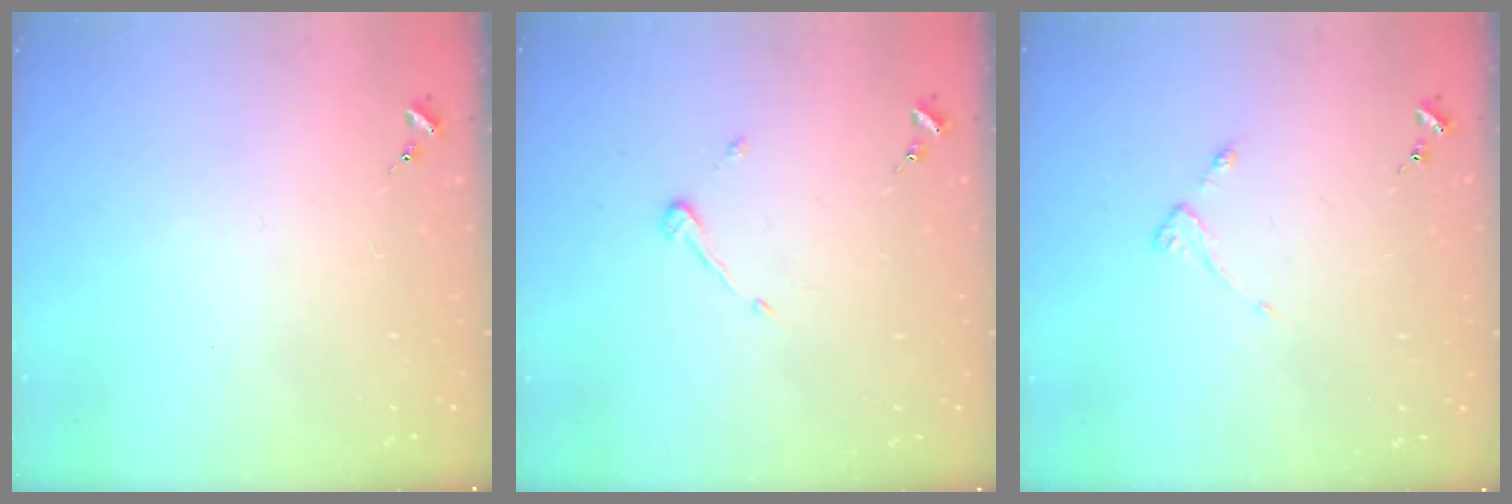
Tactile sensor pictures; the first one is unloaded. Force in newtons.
{"total": 3.6, "press": 3.6, "slide": 0.2}
{"total": 2.8, "press": 2.7, "slide": 0.5}